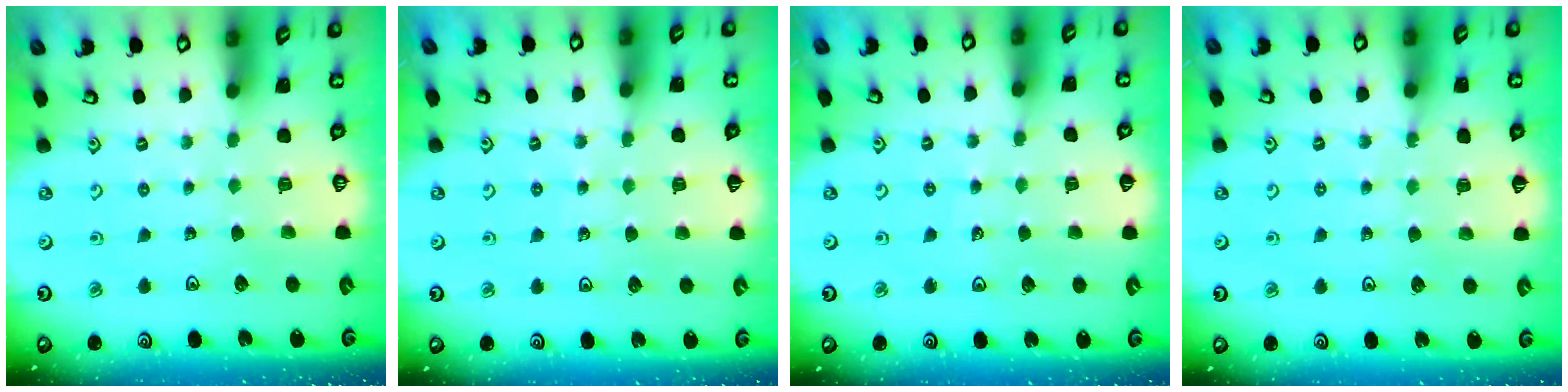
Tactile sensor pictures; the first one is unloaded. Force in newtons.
{"total": 5.5, "press": 5.2, "slide": 1.7}
{"total": 3.2, "press": 3.0, "slide": 1.3}
{"total": 6.7, "press": 6.4, "slide": 1.8}